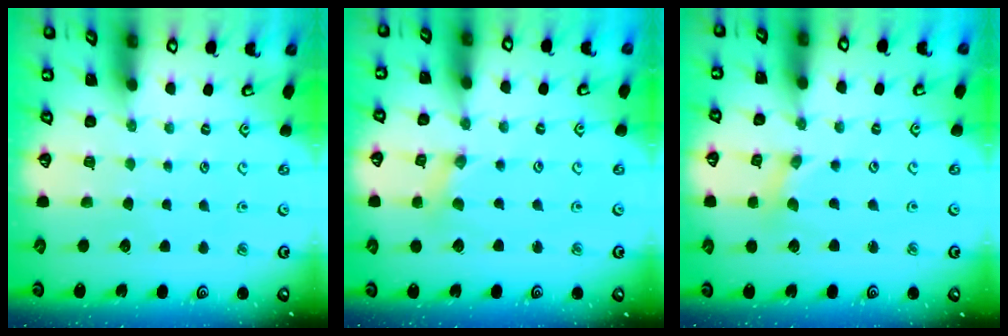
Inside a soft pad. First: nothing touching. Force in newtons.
{"total": 1.8, "press": 1.8, "slide": 0.3}
{"total": 0.0}